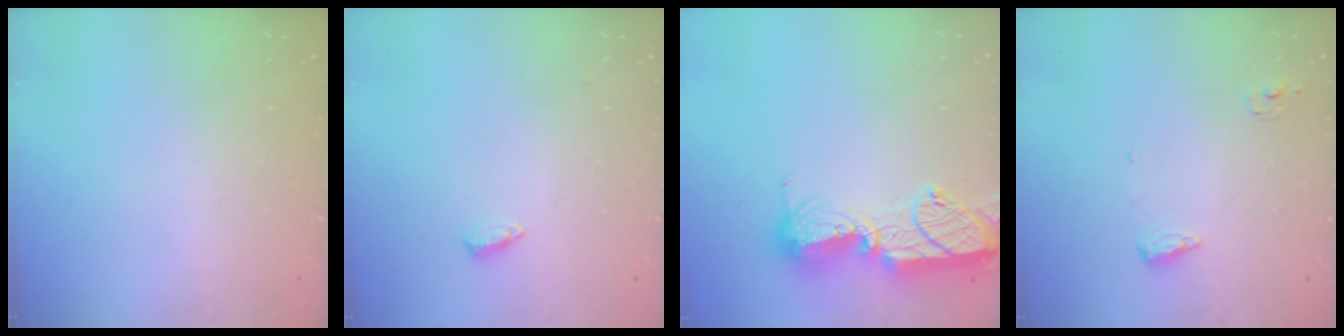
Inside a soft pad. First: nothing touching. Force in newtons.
{"total": 3.9, "press": 3.8, "slide": 0.6}
{"total": 14.9, "press": 14.9, "slide": 0.9}
{"total": 6.3, "press": 6.1, "slide": 1.6}